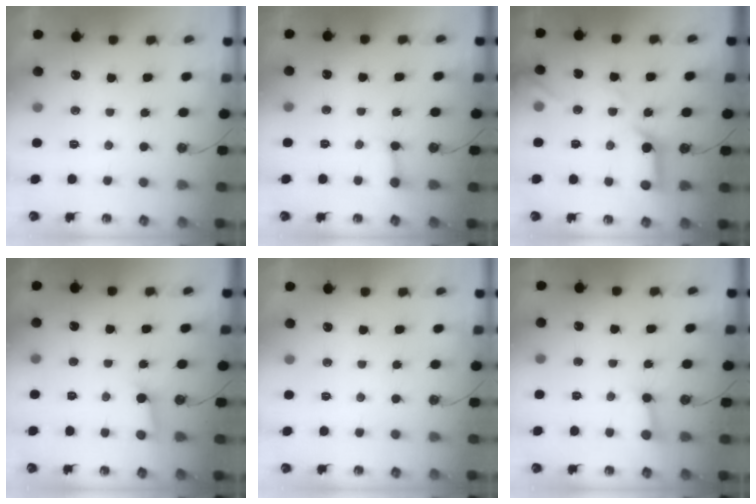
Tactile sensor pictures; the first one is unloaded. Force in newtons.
{"total": 3.3, "press": 3.3, "slide": 0.2}
{"total": 15.6, "press": 15.5, "slide": 1.5}
{"total": 3.0, "press": 3.0, "slide": 0.4}
{"total": 0.0}
{"total": 3.4, "press": 3.3, "slide": 0.4}